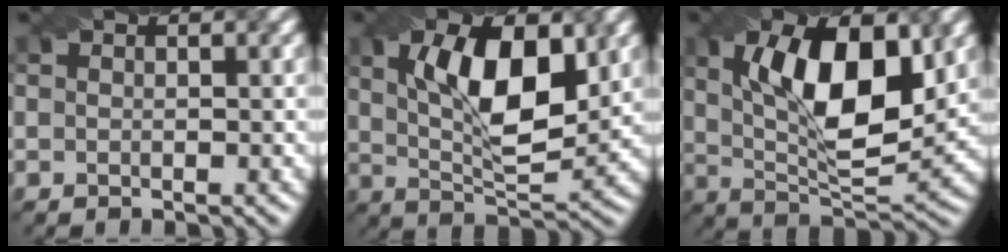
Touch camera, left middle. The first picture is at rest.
{"total": 9.6, "force": [2.6, 3.9, 8.4], "torque": [-0.144, 0.004, 0.044]}
{"total": 11.4, "force": [2.9, 4.5, 10.0], "torque": [-0.161, 0.006, 0.048]}